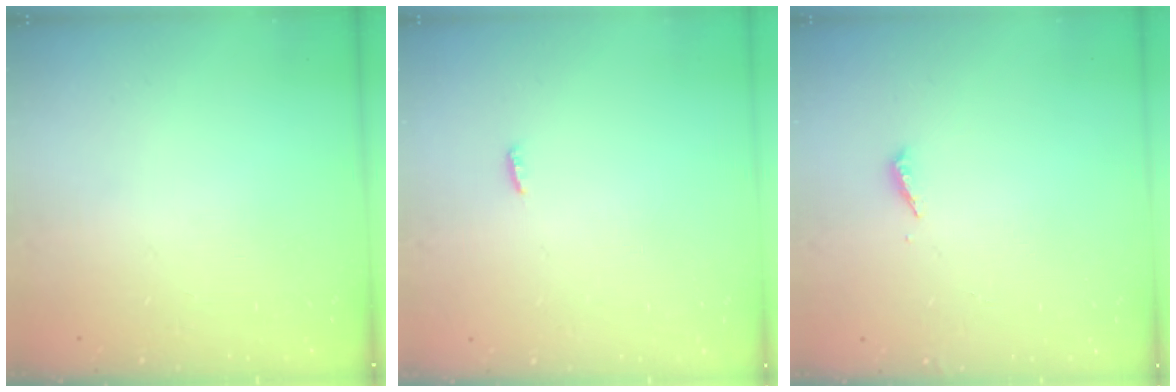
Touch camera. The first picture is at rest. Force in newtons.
{"total": 3.0, "press": 2.9, "slide": 0.8}
{"total": 2.0, "press": 2.0, "slide": 0.2}